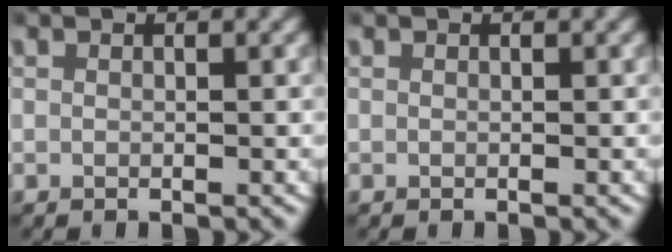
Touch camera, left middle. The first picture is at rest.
{"total": 0.0}